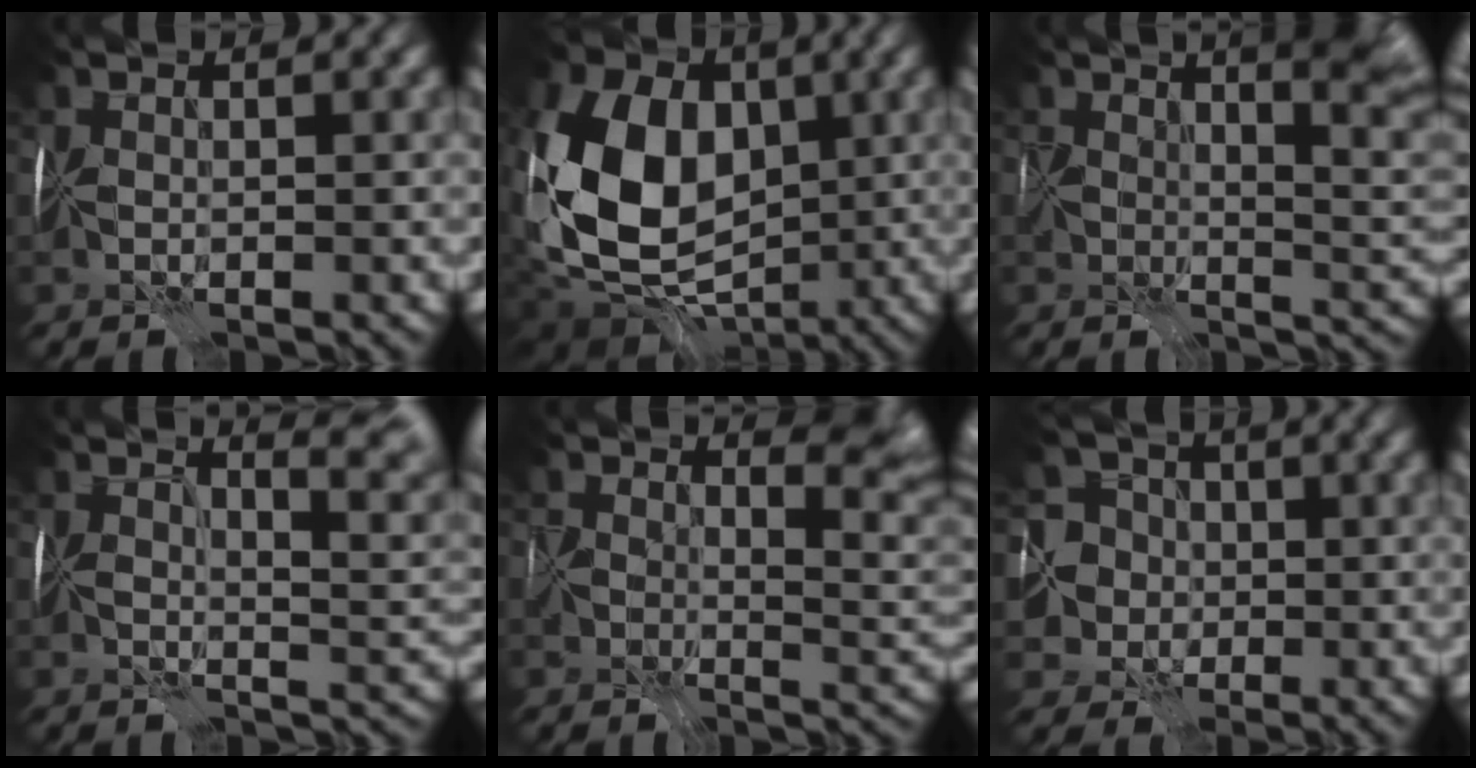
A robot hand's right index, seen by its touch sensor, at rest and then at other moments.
{"total": 10.9, "force": [-1.1, 8.0, 7.3], "torque": [-0.136, -0.014, -0.034]}
{"total": 6.7, "force": [3.1, 1.6, 5.7], "torque": [-0.065, 0.004, 0.051]}
{"total": 5.3, "force": [3.8, 0.1, 3.8], "torque": [-0.020, 0.009, 0.045]}
{"total": 4.0, "force": [2.6, 1.2, 2.8], "torque": [-0.028, -0.014, 0.044]}
{"total": 4.2, "force": [-0.7, 4.1, 0.8], "torque": [-0.010, 0.008, -0.036]}